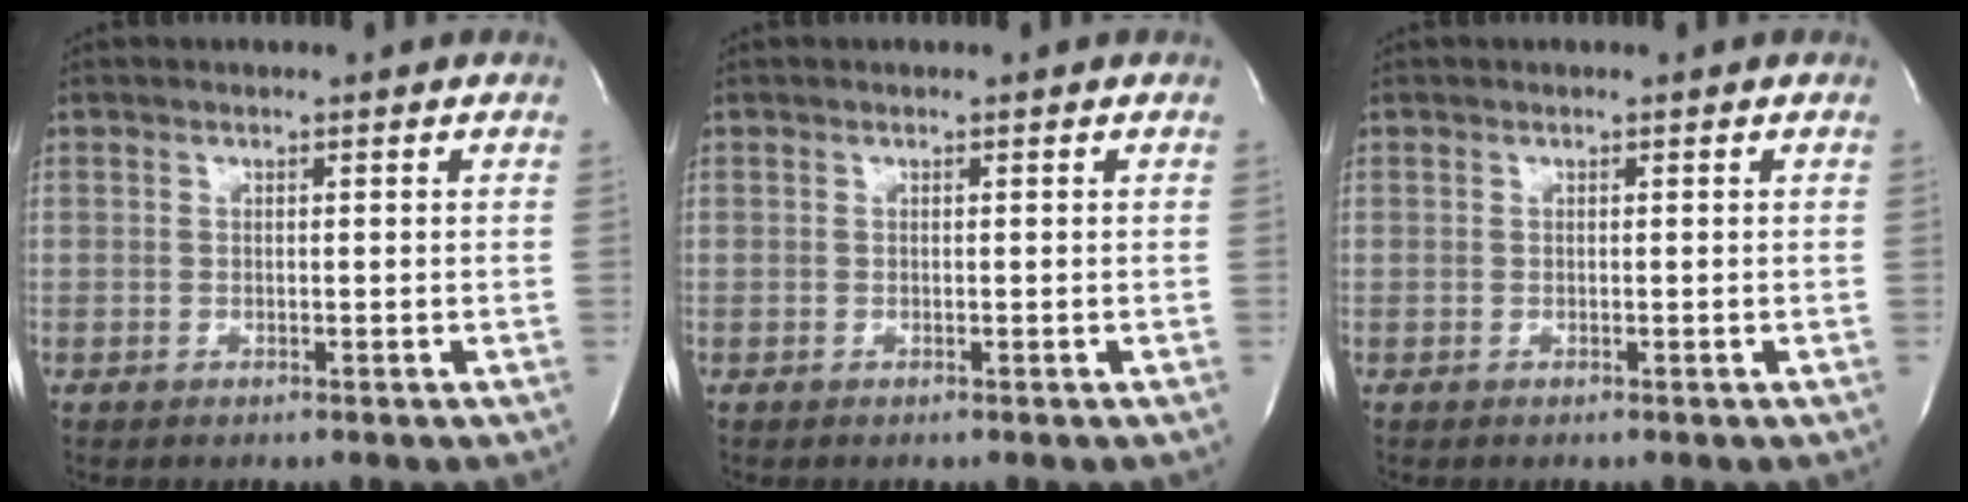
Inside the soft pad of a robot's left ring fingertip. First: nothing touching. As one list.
[{"total": 0.0}, {"total": 0.0}]